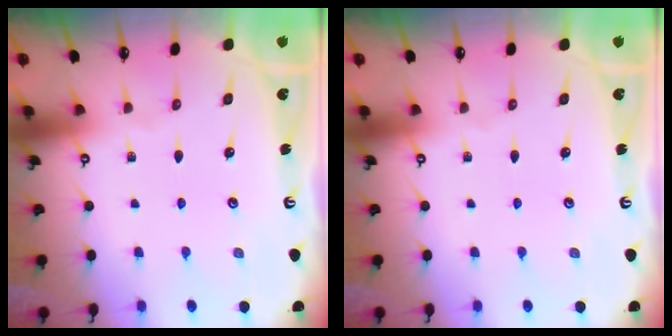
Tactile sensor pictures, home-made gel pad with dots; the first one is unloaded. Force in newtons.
{"total": 0.0}